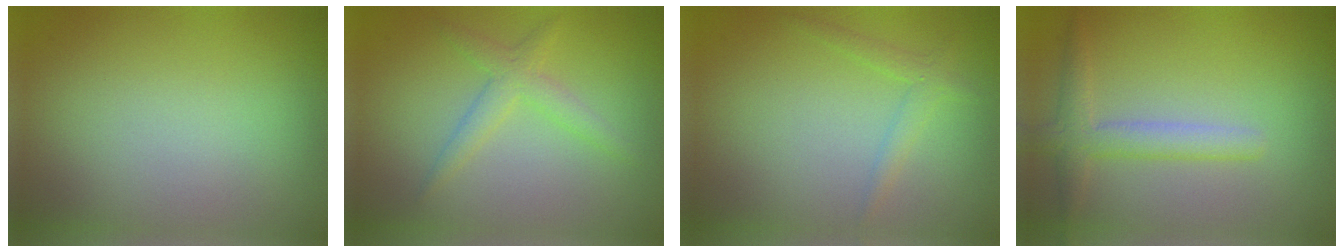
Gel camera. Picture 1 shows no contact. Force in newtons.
{"total": 2.3, "press": 2.3, "slide": 0.1}
{"total": 1.5, "press": 1.5, "slide": 0.1}
{"total": 2.8, "press": 2.8, "slide": 0.1}